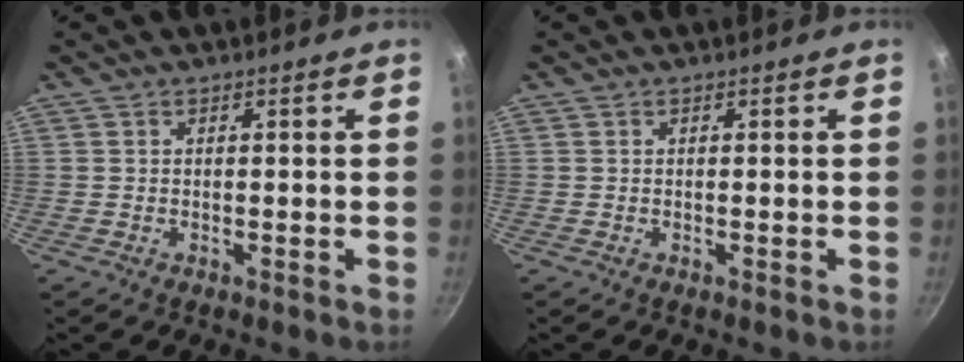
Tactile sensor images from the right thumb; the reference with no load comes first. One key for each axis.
{"total": 0.0}